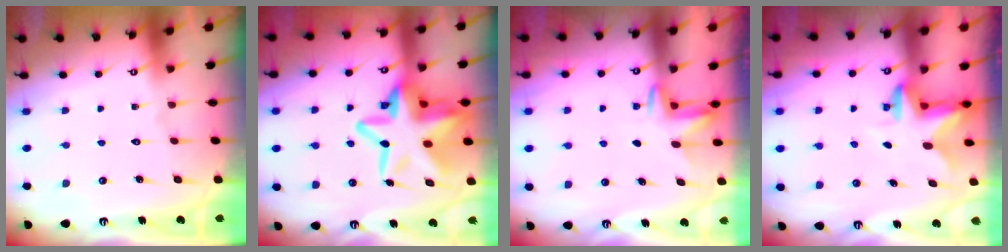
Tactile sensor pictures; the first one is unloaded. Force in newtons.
{"total": 19.9, "press": 19.6, "slide": 3.7}
{"total": 2.6, "press": 2.6, "slide": 0.4}
{"total": 2.8, "press": 2.7, "slide": 0.5}